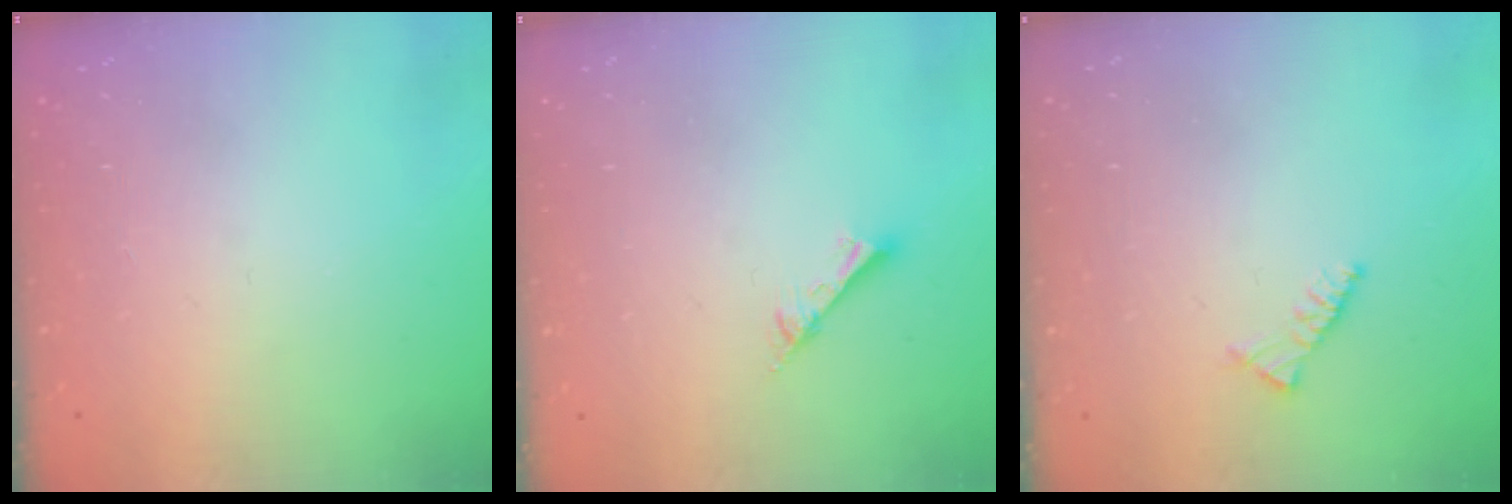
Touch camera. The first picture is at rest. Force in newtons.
{"total": 3.7, "press": 3.7, "slide": 0.3}
{"total": 3.0, "press": 2.9, "slide": 0.8}